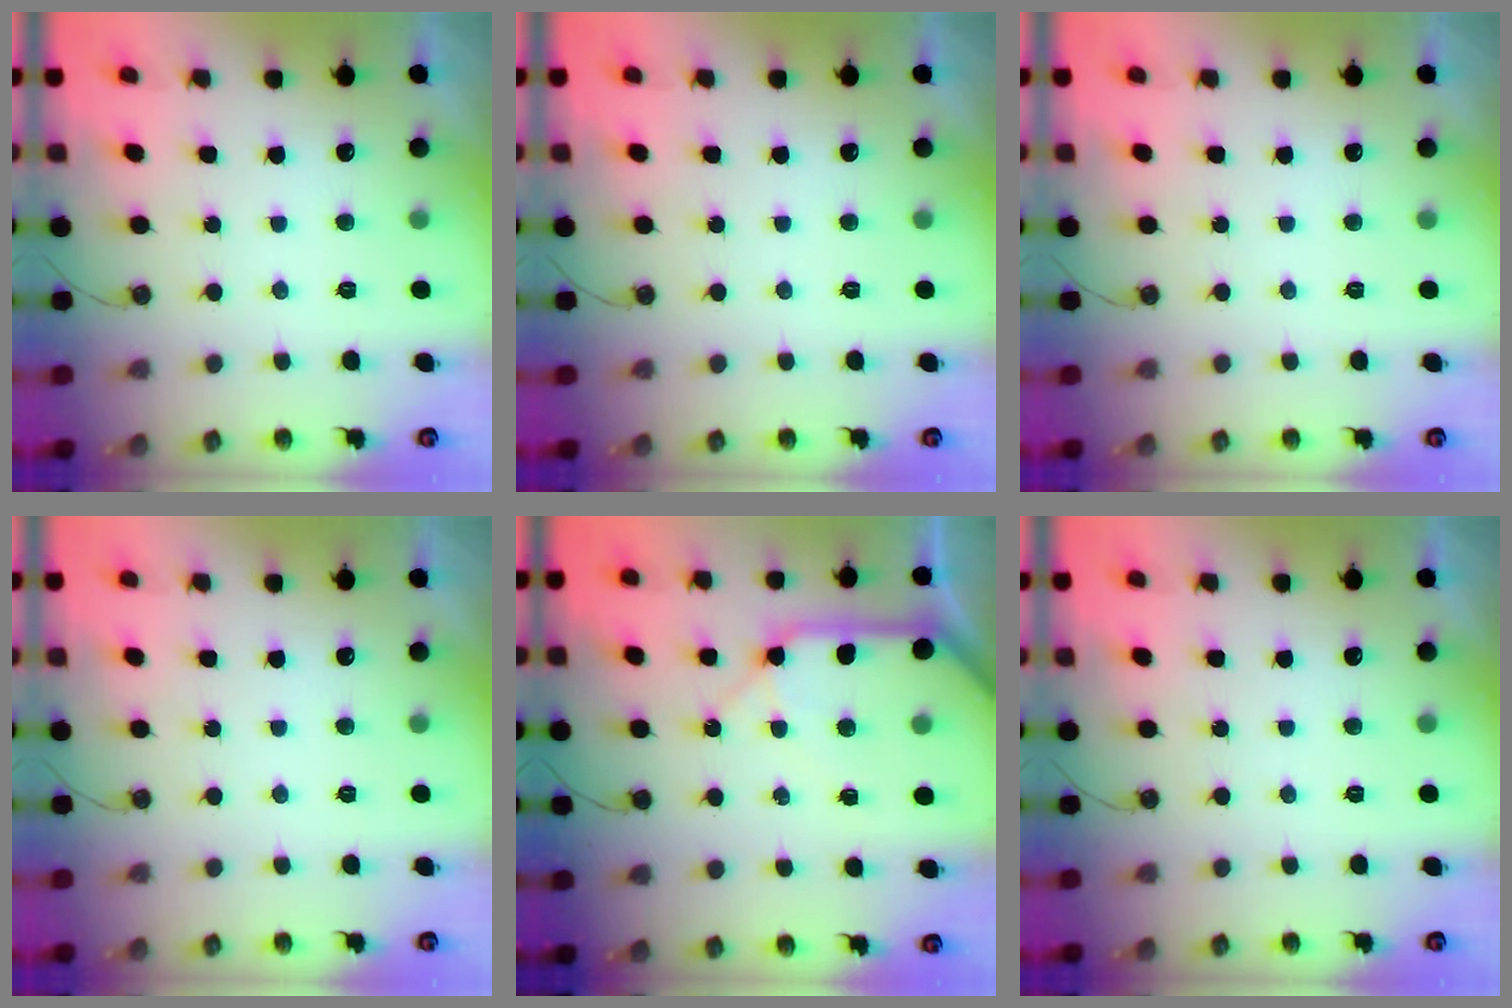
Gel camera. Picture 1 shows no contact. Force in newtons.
{"total": 0.0}
{"total": 0.0}
{"total": 0.0}
{"total": 13.1, "press": 13.0, "slide": 1.6}
{"total": 0.0}